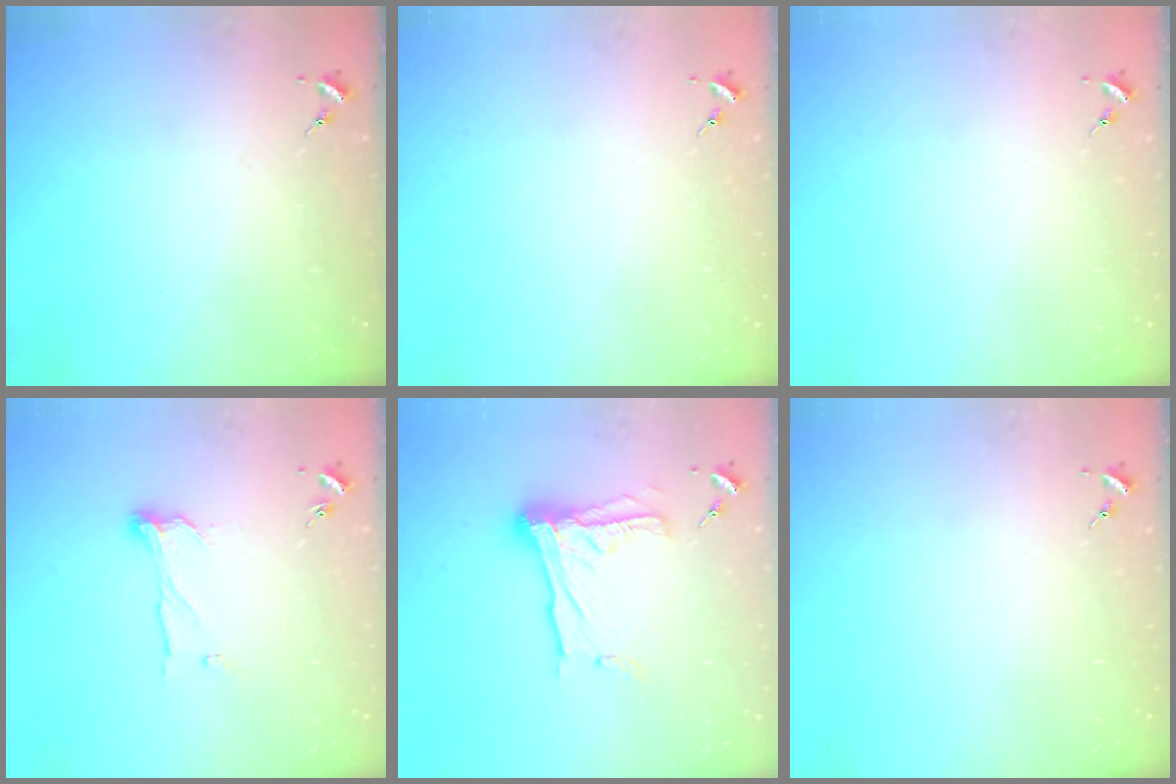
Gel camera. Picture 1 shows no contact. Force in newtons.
{"total": 0.0}
{"total": 0.0}
{"total": 8.2, "press": 8.2, "slide": 0.3}
{"total": 14.7, "press": 14.6, "slide": 1.3}
{"total": 0.0}